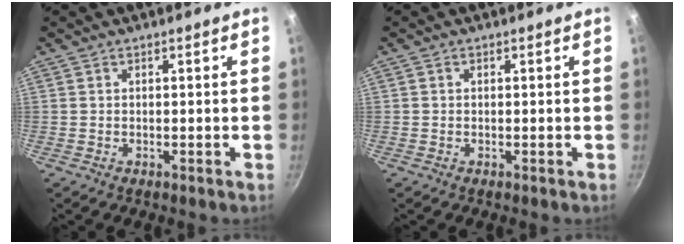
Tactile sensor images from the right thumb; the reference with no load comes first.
{"total": 0.0}